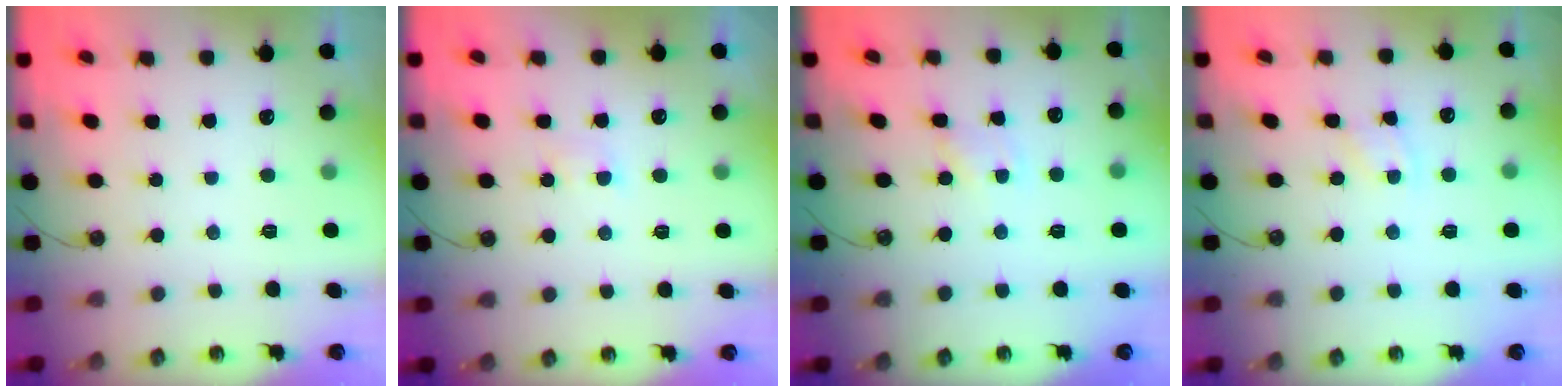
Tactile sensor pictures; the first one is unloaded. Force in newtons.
{"total": 2.8, "press": 2.7, "slide": 0.5}
{"total": 1.1, "press": 1.1, "slide": 0.2}
{"total": 2.9, "press": 2.9, "slide": 0.5}